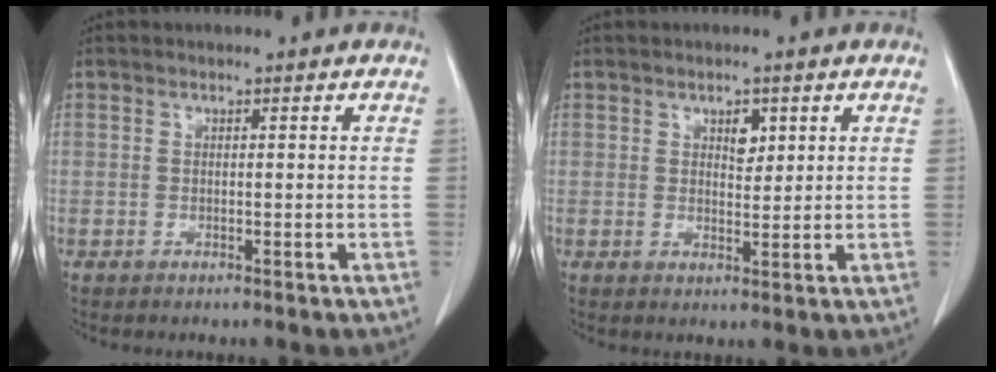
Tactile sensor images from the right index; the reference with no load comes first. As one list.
[{"total": 2.5, "force": [1.2, 1.4, 1.7], "torque": [-0.023, -0.002, 0.020]}]